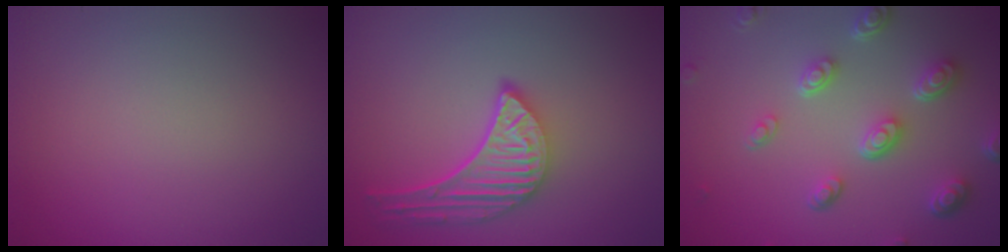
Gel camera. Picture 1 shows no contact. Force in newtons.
{"total": 5.0, "press": 4.0, "slide": 3.1}
{"total": 5.3, "press": 3.9, "slide": 3.6}